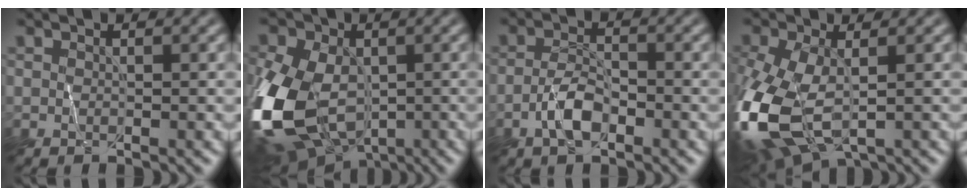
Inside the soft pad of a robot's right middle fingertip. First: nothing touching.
{"total": 16.0, "force": [-3.4, 10.7, 11.4], "torque": [-0.260, -0.030, -0.061]}
{"total": 3.1, "force": [-1.5, 1.3, 2.3], "torque": [-0.047, 0.005, -0.036]}
{"total": 12.9, "force": [-3.3, 7.0, 10.3], "torque": [-0.276, -0.036, -0.053]}